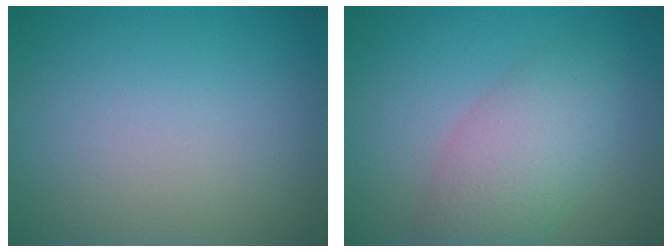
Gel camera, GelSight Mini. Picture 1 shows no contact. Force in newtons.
{"total": 4.8, "press": 4.8, "slide": 0.2}